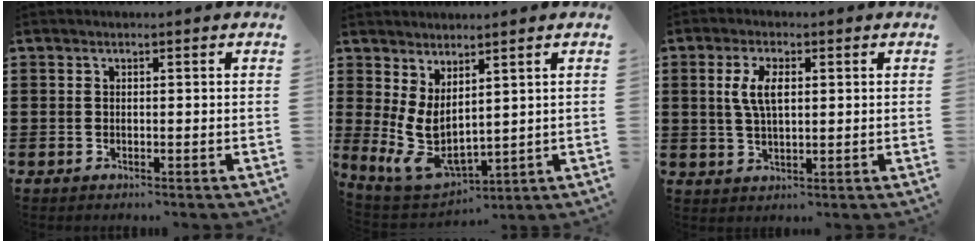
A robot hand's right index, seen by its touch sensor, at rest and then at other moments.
{"total": 5.7, "force": [0.9, 3.2, 4.6], "torque": [-0.118, -0.025, 0.018]}
{"total": 5.1, "force": [1.1, 2.3, 4.5], "torque": [-0.094, 0.011, 0.017]}